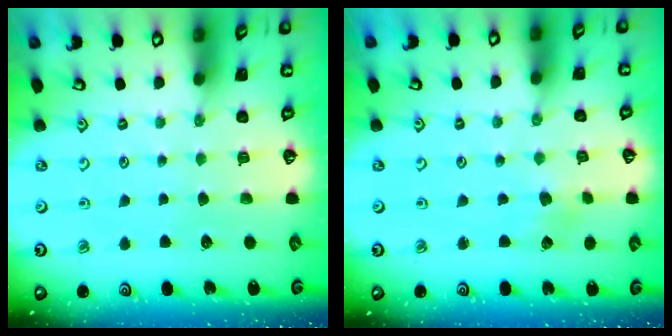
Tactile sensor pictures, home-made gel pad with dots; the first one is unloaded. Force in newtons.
{"total": 4.0, "press": 3.9, "slide": 0.6}